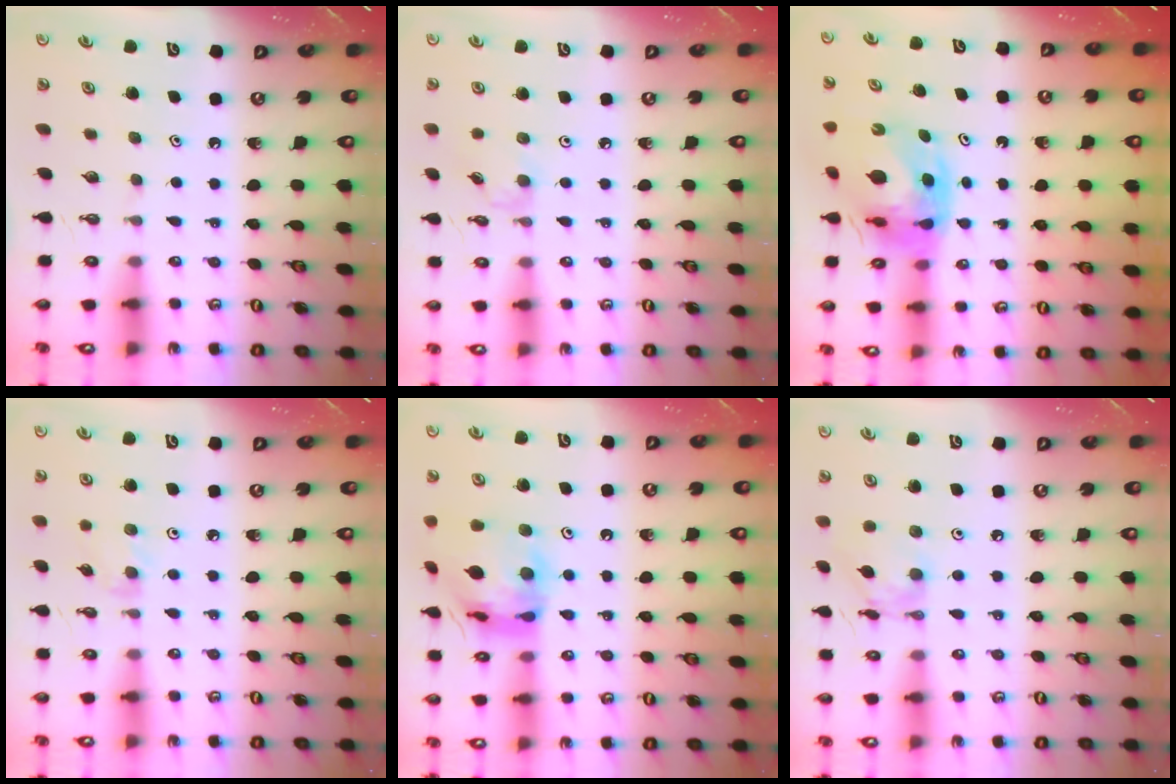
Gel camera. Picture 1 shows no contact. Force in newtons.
{"total": 1.8, "press": 1.8, "slide": 0.4}
{"total": 9.4, "press": 9.3, "slide": 1.1}
{"total": 2.3, "press": 2.3, "slide": 0.4}
{"total": 16.0, "press": 15.9, "slide": 1.9}
{"total": 9.2, "press": 9.2, "slide": 0.6}